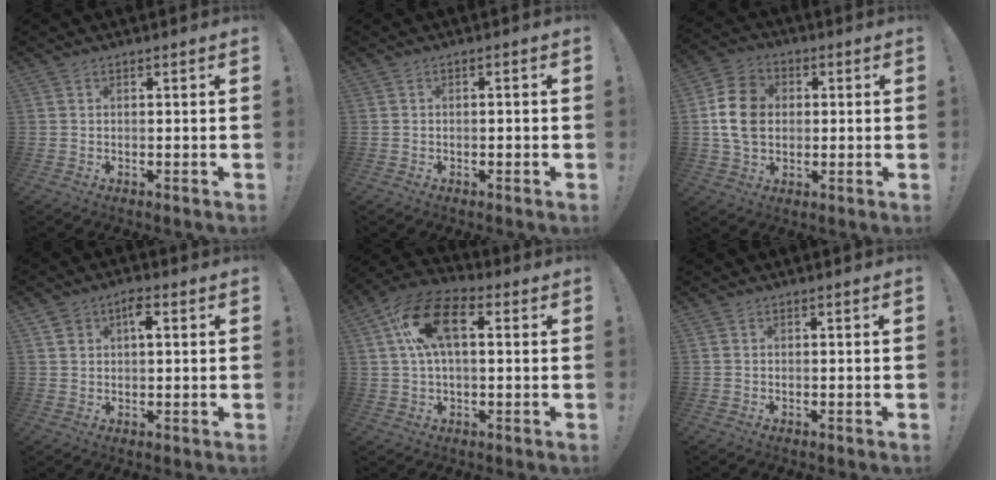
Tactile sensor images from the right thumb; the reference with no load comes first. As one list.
[{"total": 1.1, "force": [-0.8, 0.2, 0.7], "torque": [-0.016, 0.003, -0.013]}, {"total": 12.7, "force": [0.6, 9.9, 7.9], "torque": [-0.132, 0.010, 0.015]}, {"total": 4.5, "force": [1.9, 2.8, 2.9], "torque": [-0.039, 0.000, 0.027]}, {"total": 15.3, "force": [3.8, 8.5, 12.2], "torque": [-0.215, 0.015, 0.072]}, {"total": 0.0}]